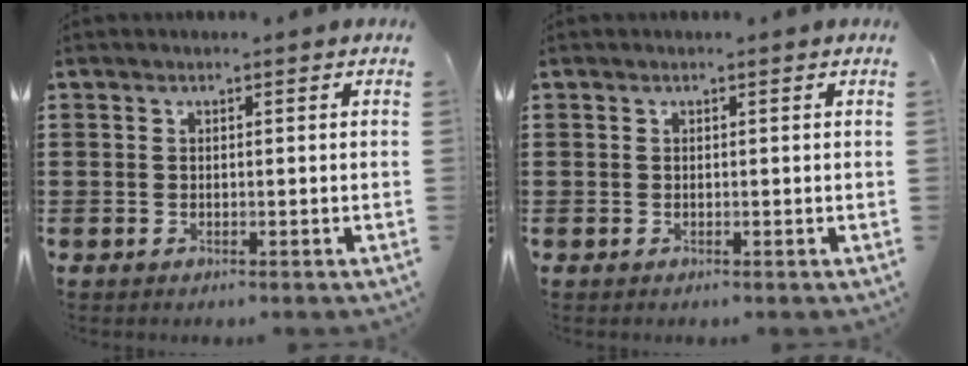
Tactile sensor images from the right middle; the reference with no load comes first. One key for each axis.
{"total": 0.0}